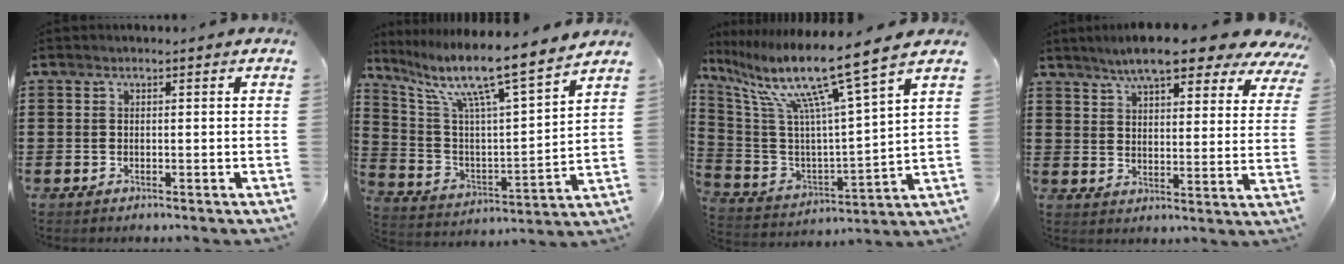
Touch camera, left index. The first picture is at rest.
{"total": 10.7, "force": [8.4, 0.4, 6.5], "torque": [-0.151, -0.064, 0.130]}
{"total": 13.3, "force": [9.3, 0.0, 9.5], "torque": [-0.206, -0.064, 0.145]}
{"total": 7.3, "force": [6.7, 1.0, 2.9], "torque": [-0.078, -0.028, 0.114]}